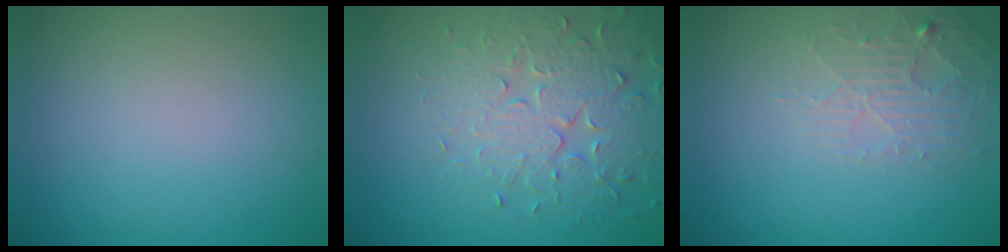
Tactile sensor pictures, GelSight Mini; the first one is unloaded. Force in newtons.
{"total": 5.1, "press": 4.7, "slide": 1.9}
{"total": 2.6, "press": 2.6, "slide": 0.4}